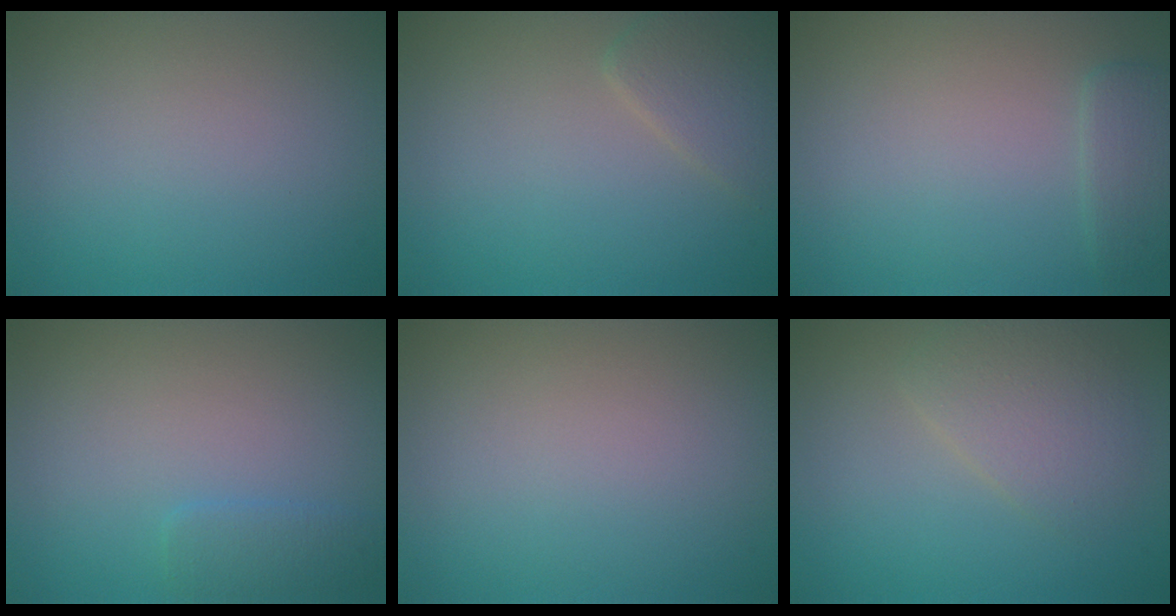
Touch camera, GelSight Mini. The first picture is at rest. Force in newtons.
{"total": 2.2, "press": 2.2, "slide": 0.1}
{"total": 1.8, "press": 1.8, "slide": 0.1}
{"total": 1.6, "press": 1.6, "slide": 0.0}
{"total": 0.0}
{"total": 2.8, "press": 2.8, "slide": 0.0}